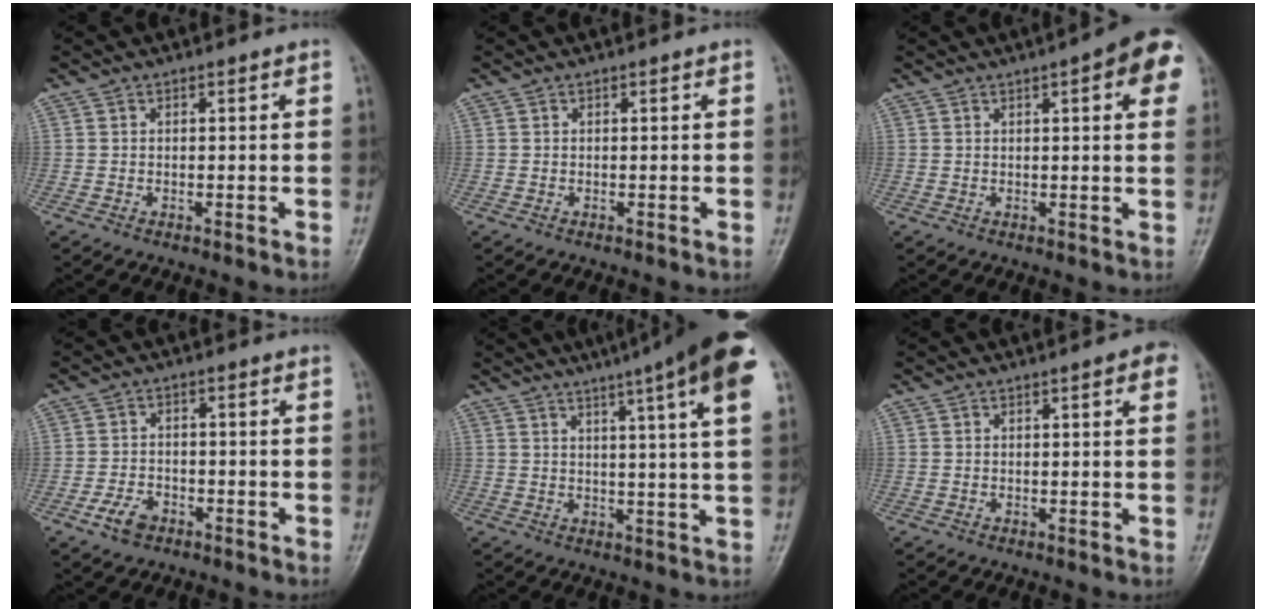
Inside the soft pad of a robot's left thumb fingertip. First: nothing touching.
{"total": 0.0}
{"total": 8.9, "force": [3.3, 2.3, 8.0], "torque": [-0.080, 0.003, 0.031]}
{"total": 4.5, "force": [-2.6, 2.9, 2.4], "torque": [-0.040, 0.013, -0.046]}
{"total": 17.5, "force": [10.0, 1.2, 14.3], "torque": [-0.196, -0.007, 0.113]}
{"total": 2.9, "force": [1.2, 0.7, 2.5], "torque": [-0.025, 0.002, 0.010]}